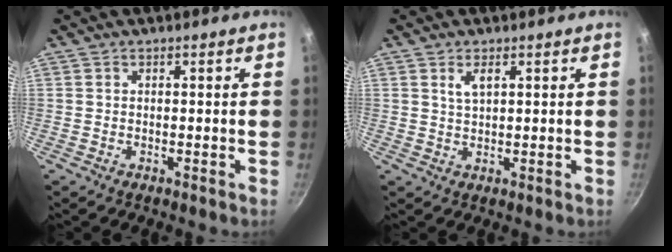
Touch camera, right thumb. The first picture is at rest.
{"total": 2.5, "force": [1.2, 1.0, 1.9], "torque": [-0.037, -0.003, 0.027]}